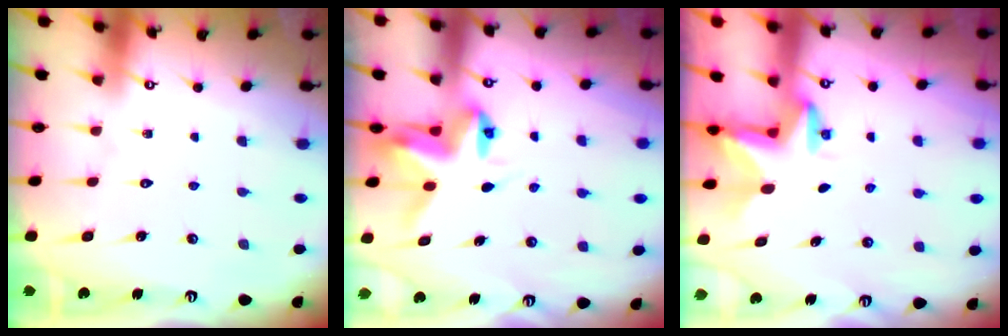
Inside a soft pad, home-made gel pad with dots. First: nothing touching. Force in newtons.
{"total": 5.0, "press": 5.0, "slide": 0.3}
{"total": 2.9, "press": 2.9, "slide": 0.2}